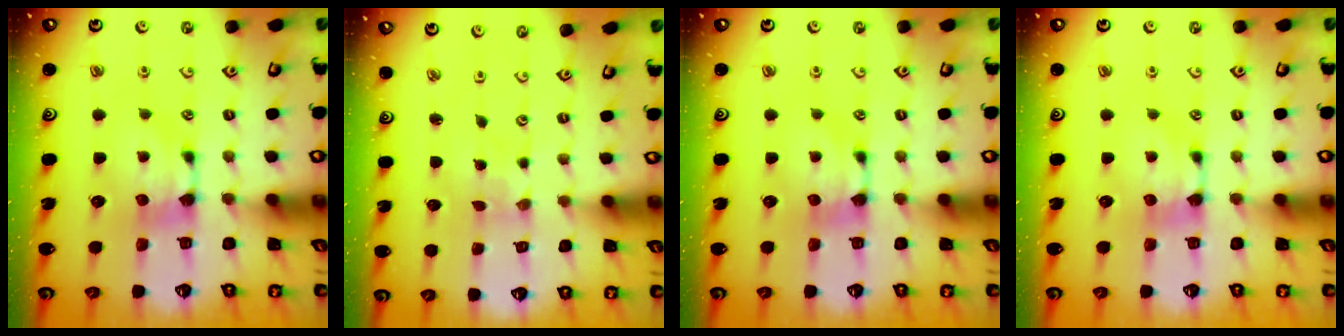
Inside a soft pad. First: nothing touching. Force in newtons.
{"total": 4.9, "press": 4.9, "slide": 0.3}
{"total": 0.0}
{"total": 0.0}